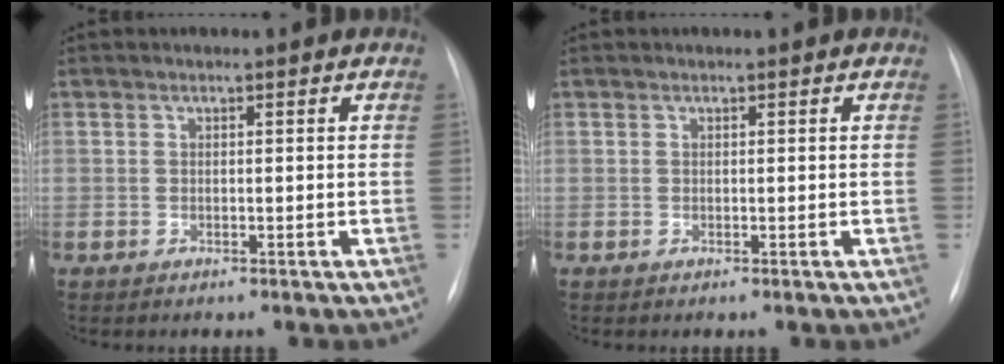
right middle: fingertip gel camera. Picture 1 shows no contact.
{"total": 0.0}